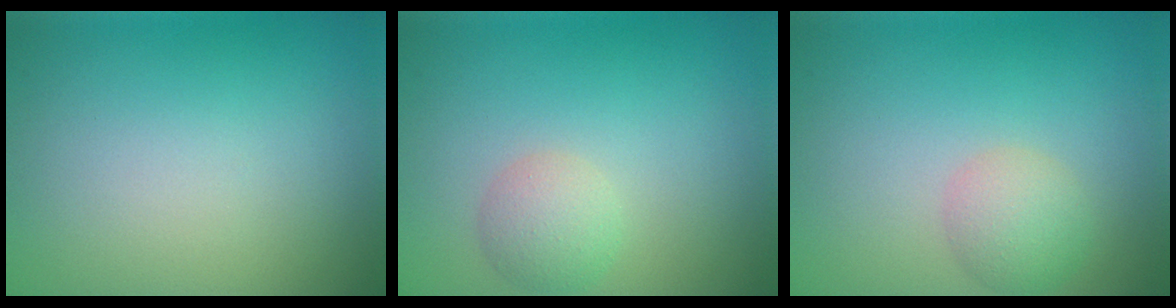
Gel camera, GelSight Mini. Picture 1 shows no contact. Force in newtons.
{"total": 2.2, "press": 2.2, "slide": 0.1}
{"total": 2.6, "press": 2.6, "slide": 0.1}